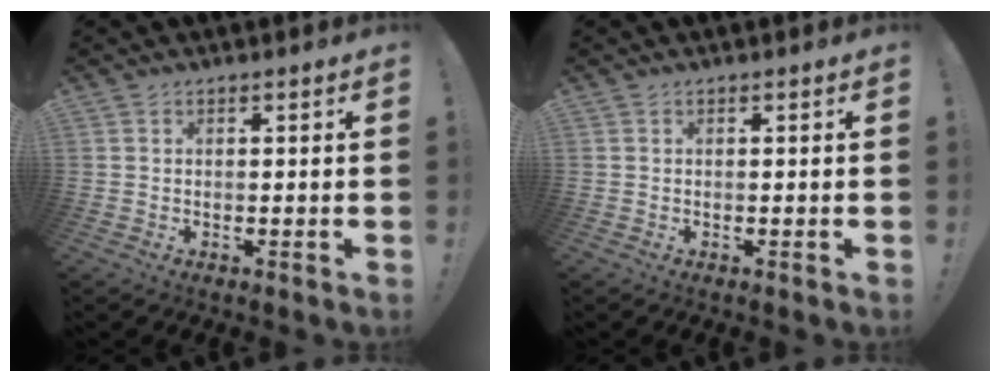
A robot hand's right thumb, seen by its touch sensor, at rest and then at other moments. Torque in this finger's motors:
{"motor_torque": [0.00, 0.00, 0.09, -0.09, 0.00]}